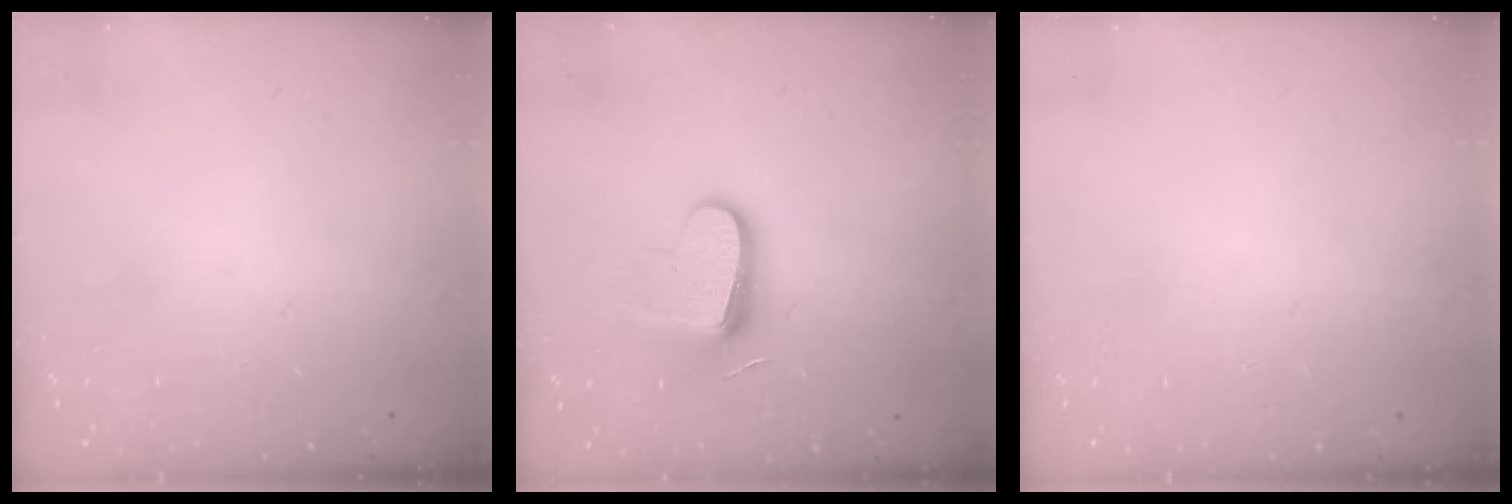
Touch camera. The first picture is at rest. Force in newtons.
{"total": 11.6, "press": 11.6, "slide": 0.5}
{"total": 0.0}